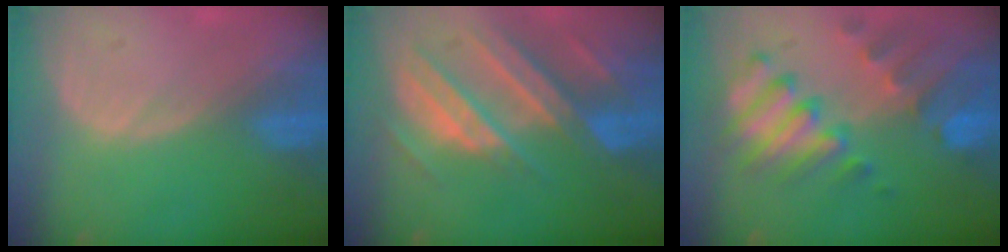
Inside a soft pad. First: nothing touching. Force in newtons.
{"total": 10.2, "press": 9.0, "slide": 4.7}
{"total": 10.4, "press": 9.0, "slide": 5.2}